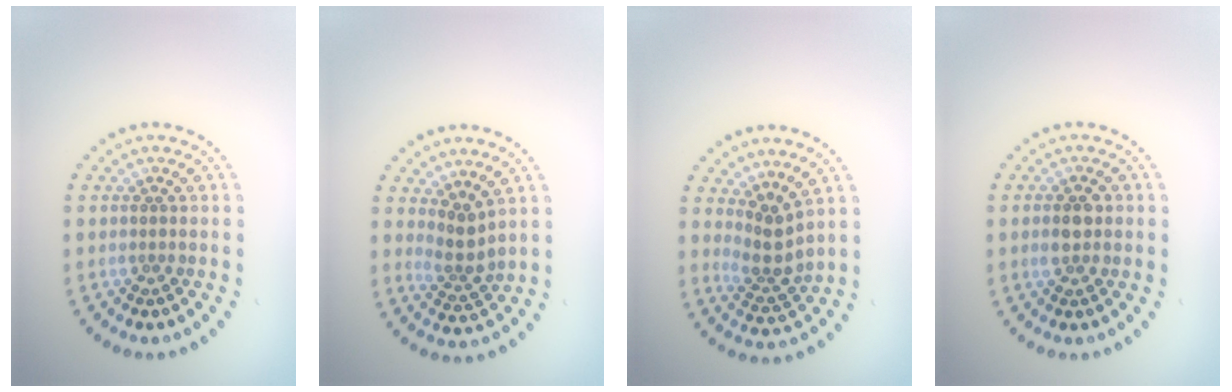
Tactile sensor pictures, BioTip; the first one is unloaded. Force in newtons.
{"total": 2.3, "press": 1.6, "slide": 1.7}
{"total": 2.9, "press": 2.1, "slide": 2.0}
{"total": 2.5, "press": 2.5, "slide": 0.1}